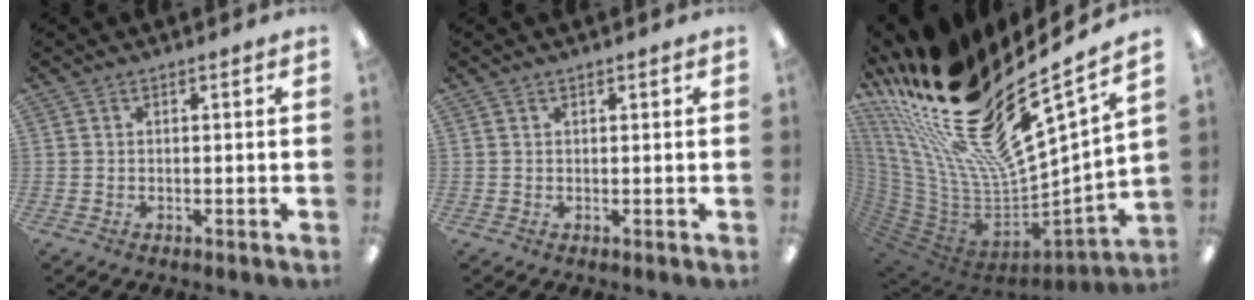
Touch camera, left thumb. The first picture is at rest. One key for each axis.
{"total": 0.8, "fx": 0.6, "fy": 0.3, "fz": 0.4, "tx": -0.009, "ty": 0.000, "tz": 0.011}
{"total": 27.2, "fx": 17.5, "fy": 9.2, "fz": 18.8, "tx": -0.328, "ty": -0.172, "tz": 0.331}